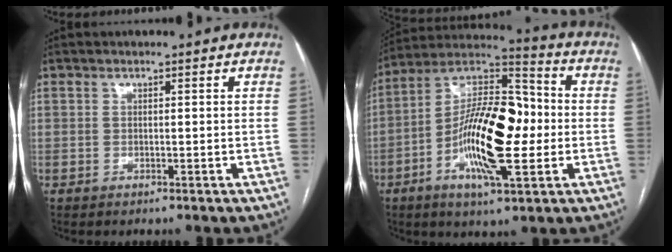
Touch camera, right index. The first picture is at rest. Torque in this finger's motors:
{"motor_torque": [2.14, 0.00, 0.57, 0.21]}